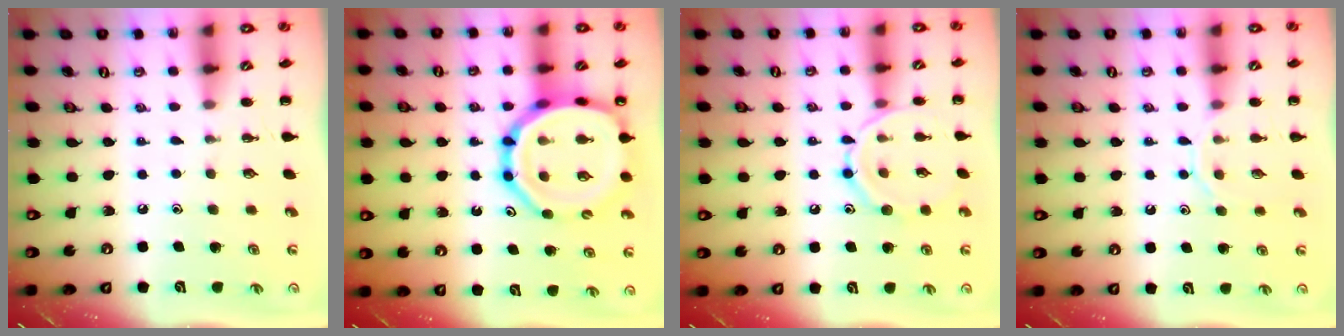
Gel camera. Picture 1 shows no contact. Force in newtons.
{"total": 19.7, "press": 19.4, "slide": 3.6}
{"total": 11.3, "press": 11.3, "slide": 0.6}
{"total": 8.3, "press": 8.2, "slide": 1.3}